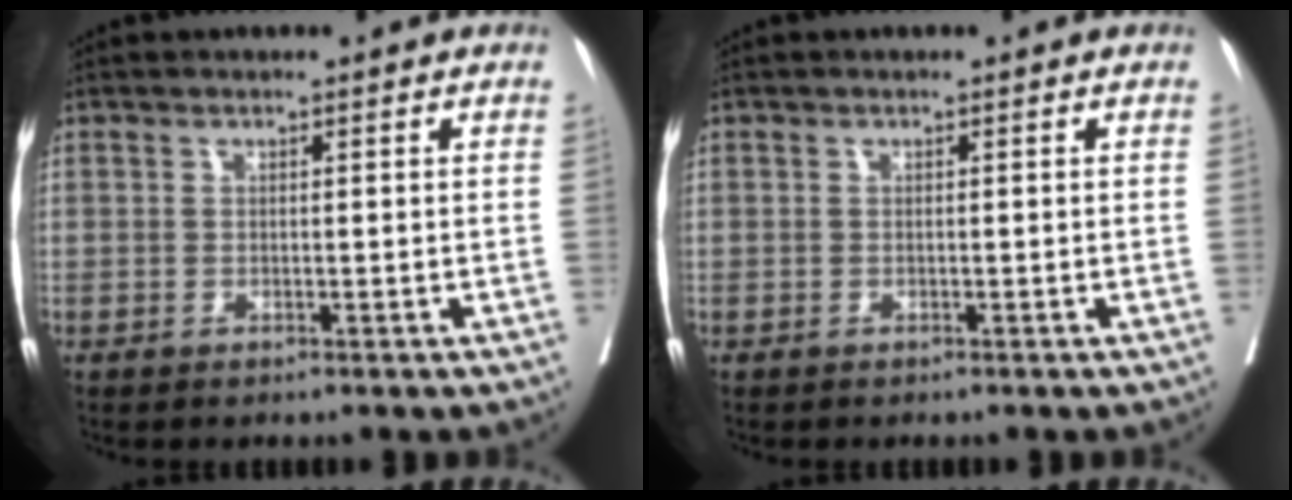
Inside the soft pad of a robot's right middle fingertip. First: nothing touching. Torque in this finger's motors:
{"motor_torque": [0.34, -0.22, -0.01, 0.00]}